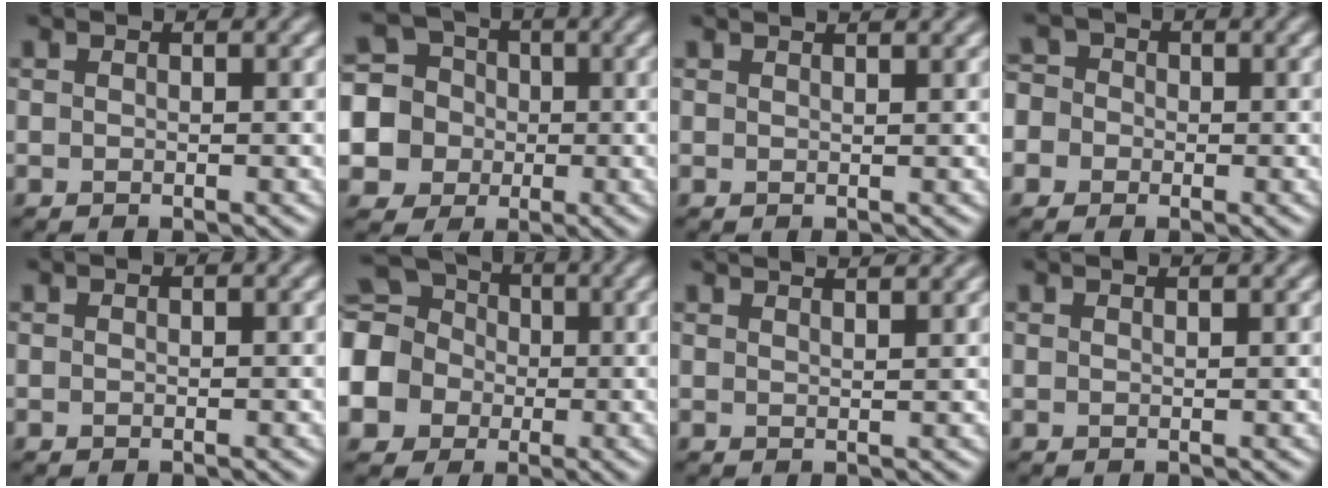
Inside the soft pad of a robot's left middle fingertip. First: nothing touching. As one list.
[{"total": 7.5, "force": [-1.1, 7.2, 2.0], "torque": [-0.051, 0.015, -0.048]}, {"total": 2.7, "force": [2.1, 1.0, 1.3], "torque": [0.001, 0.010, -0.002]}, {"total": 4.2, "force": [-0.6, 3.9, 1.4], "torque": [-0.016, 0.025, -0.046]}, {"total": 0.0}, {"total": 10.9, "force": [-1.1, 9.9, 4.5], "torque": [-0.125, 0.008, -0.051]}, {"total": 4.7, "force": [3.7, 1.7, 2.4], "torque": [-0.009, 0.033, 0.016]}, {"total": 1.5, "force": [1.2, 0.4, 0.7], "torque": [-0.004, 0.000, 0.005]}]